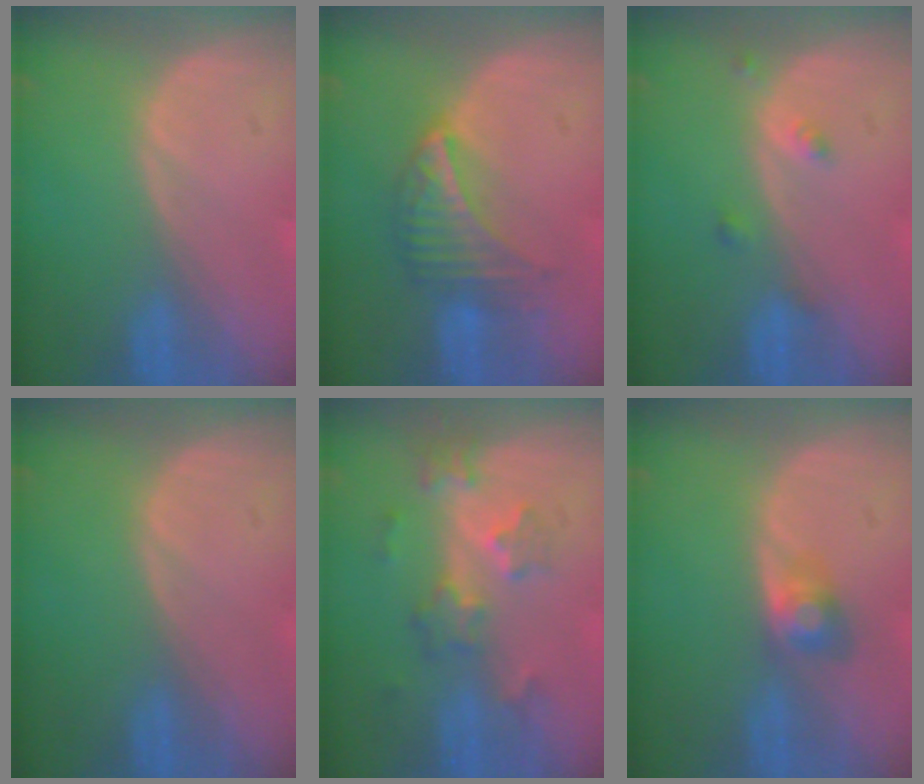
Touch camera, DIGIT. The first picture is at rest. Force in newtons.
{"total": 6.3, "press": 6.1, "slide": 1.6}
{"total": 1.8, "press": 1.8, "slide": 0.1}
{"total": 0.0}
{"total": 6.3, "press": 5.5, "slide": 3.0}
{"total": 2.9, "press": 2.9, "slide": 0.0}